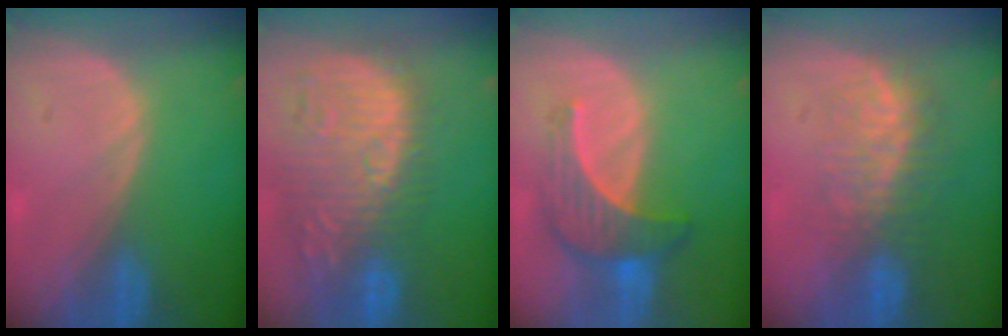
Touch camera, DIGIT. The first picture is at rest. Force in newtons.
{"total": 13.3, "press": 12.0, "slide": 5.6}
{"total": 7.3, "press": 6.8, "slide": 2.7}
{"total": 7.7, "press": 7.3, "slide": 2.7}